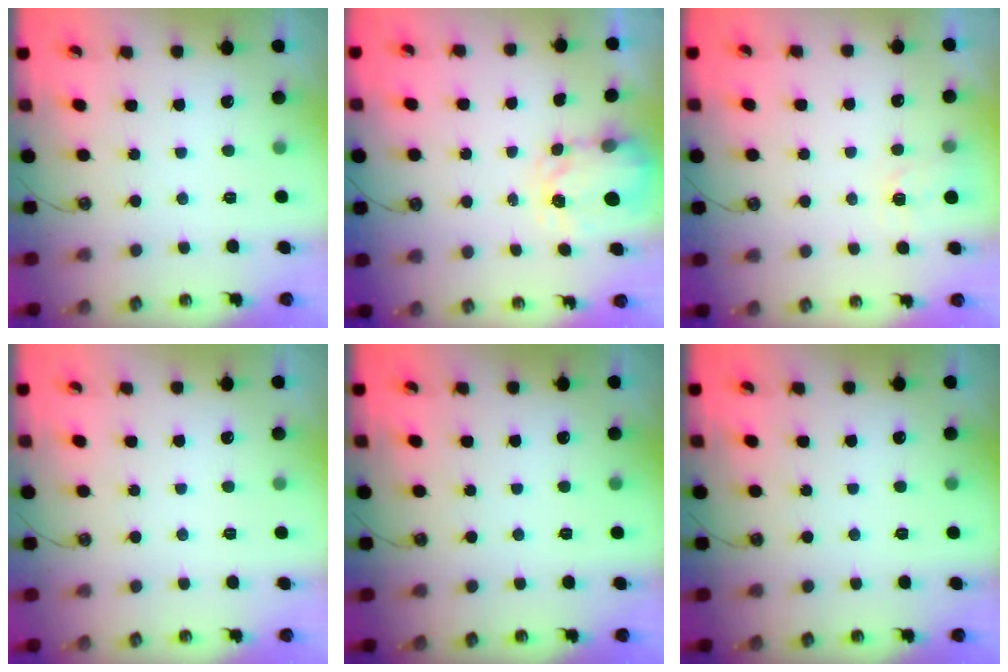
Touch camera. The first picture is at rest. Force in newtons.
{"total": 3.6, "press": 3.5, "slide": 0.5}
{"total": 2.9, "press": 2.9, "slide": 0.5}
{"total": 0.0}
{"total": 0.0}
{"total": 0.0}